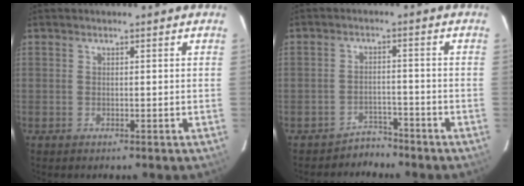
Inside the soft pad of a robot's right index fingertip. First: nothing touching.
{"total": 3.8, "force": [-3.3, 1.7, -0.5], "torque": [0.006, 0.014, -0.055]}